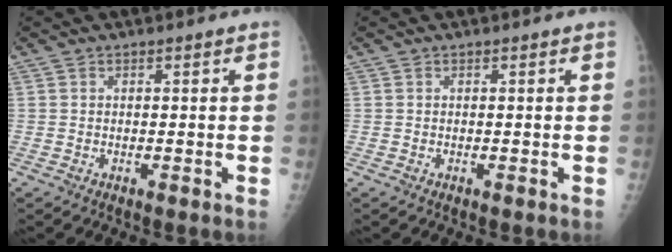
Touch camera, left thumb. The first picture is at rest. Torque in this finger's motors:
{"motor_torque": [-0.03, 0.03, -0.08, -0.09, 0.00]}